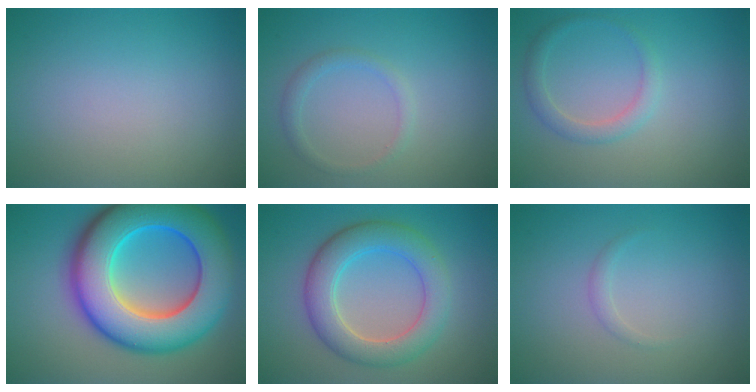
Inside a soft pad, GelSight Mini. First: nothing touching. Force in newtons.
{"total": 1.4, "press": 1.4, "slide": 0.1}
{"total": 1.9, "press": 1.9, "slide": 0.1}
{"total": 13.9, "press": 13.9, "slide": 0.2}
{"total": 5.8, "press": 5.8, "slide": 0.3}
{"total": 0.8, "press": 0.8, "slide": 0.0}